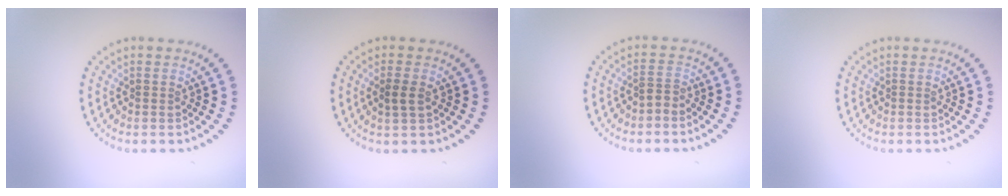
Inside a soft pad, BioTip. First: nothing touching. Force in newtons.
{"total": 1.5, "press": 1.4, "slide": 0.4}
{"total": 1.1, "press": 0.7, "slide": 0.9}
{"total": 0.0}